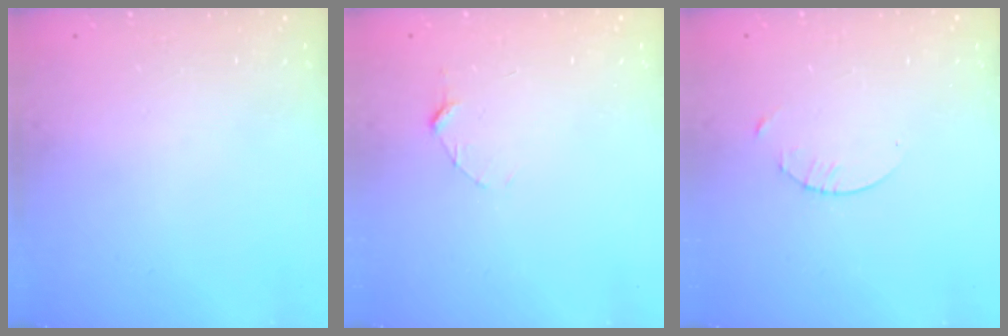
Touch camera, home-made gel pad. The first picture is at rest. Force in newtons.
{"total": 2.9, "press": 2.9, "slide": 0.3}
{"total": 1.7, "press": 1.6, "slide": 0.2}